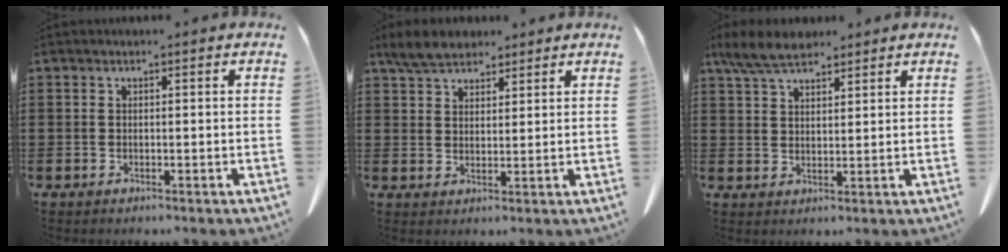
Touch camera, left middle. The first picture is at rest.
{"total": 4.9, "force": [4.1, 2.0, 1.7], "torque": [-0.047, 0.000, 0.078]}
{"total": 5.8, "force": [4.8, 1.7, 2.8], "torque": [-0.069, -0.004, 0.091]}